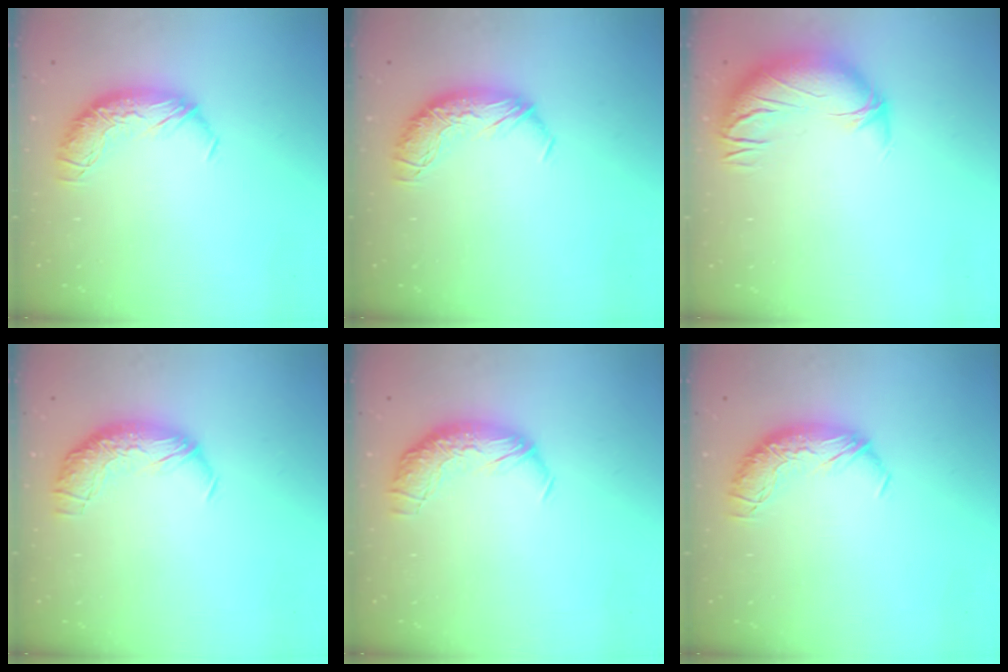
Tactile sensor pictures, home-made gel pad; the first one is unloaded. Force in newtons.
{"total": 0.0}
{"total": 2.4, "press": 1.1, "slide": 2.1}
{"total": 2.4, "press": 0.9, "slide": 2.2}
{"total": 2.4, "press": 1.1, "slide": 2.1}
{"total": 0.0}